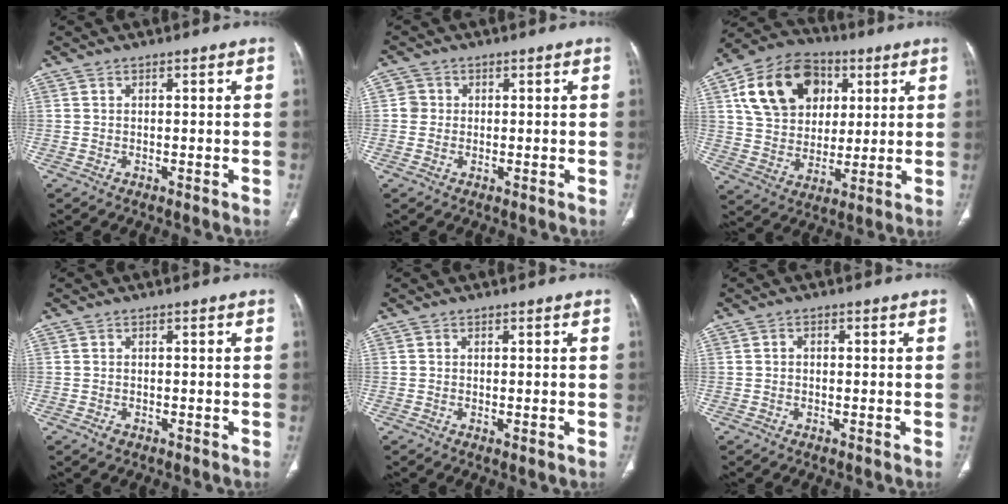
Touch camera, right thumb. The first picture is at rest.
{"total": 2.4, "force": [0.1, 2.4, 0.3], "torque": [0.013, 0.007, -0.001]}
{"total": 18.7, "force": [6.4, 13.9, 10.8], "torque": [-0.166, 0.002, 0.113]}
{"total": 1.0, "force": [-0.5, 0.7, 0.5], "torque": [-0.010, 0.001, -0.007]}
{"total": 0.6, "force": [-0.1, 0.2, 0.6], "torque": [-0.016, -0.003, -0.001]}
{"total": 0.9, "force": [0.0, 0.7, 0.5], "torque": [-0.005, 0.004, -0.003]}